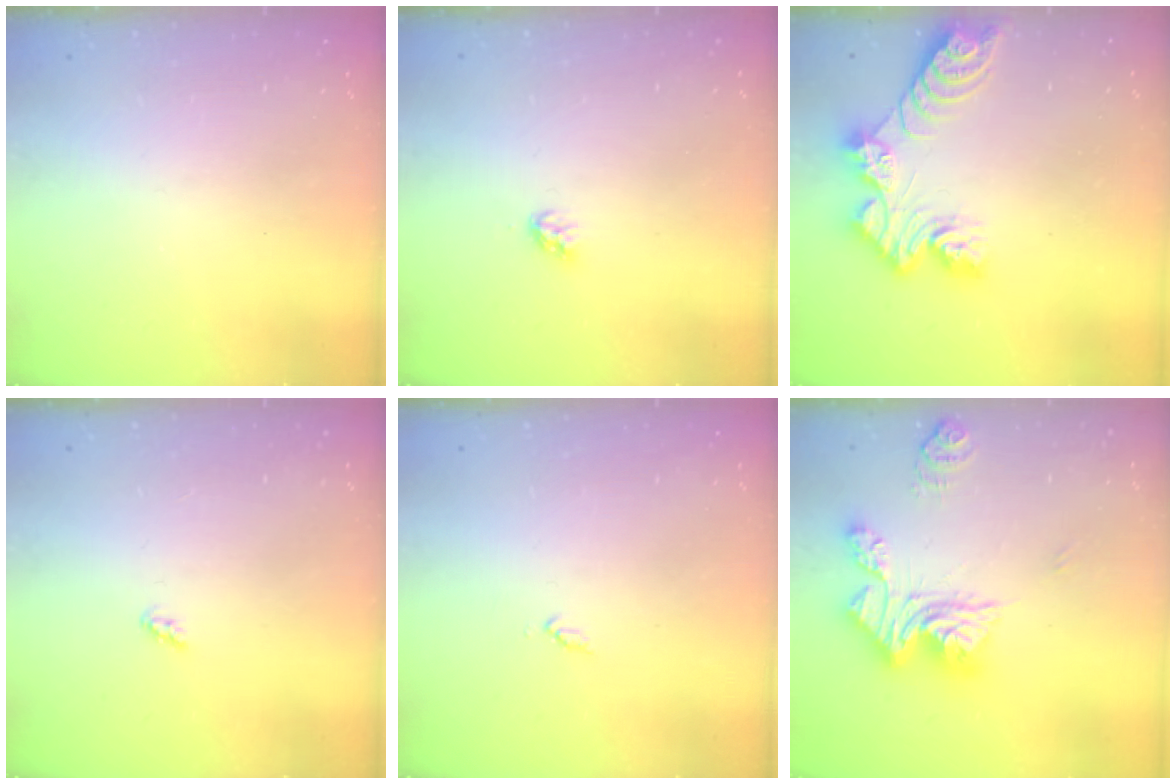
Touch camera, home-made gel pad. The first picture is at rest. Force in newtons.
{"total": 2.4, "press": 2.4, "slide": 0.3}
{"total": 11.8, "press": 11.7, "slide": 1.1}
{"total": 2.4, "press": 2.4, "slide": 0.3}
{"total": 3.0, "press": 3.0, "slide": 0.4}
{"total": 16.5, "press": 16.5, "slide": 1.5}